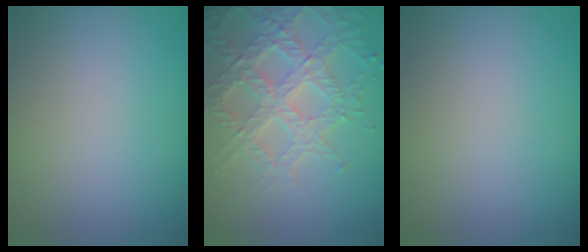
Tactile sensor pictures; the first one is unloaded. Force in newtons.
{"total": 6.4, "press": 5.0, "slide": 4.0}
{"total": 0.0}